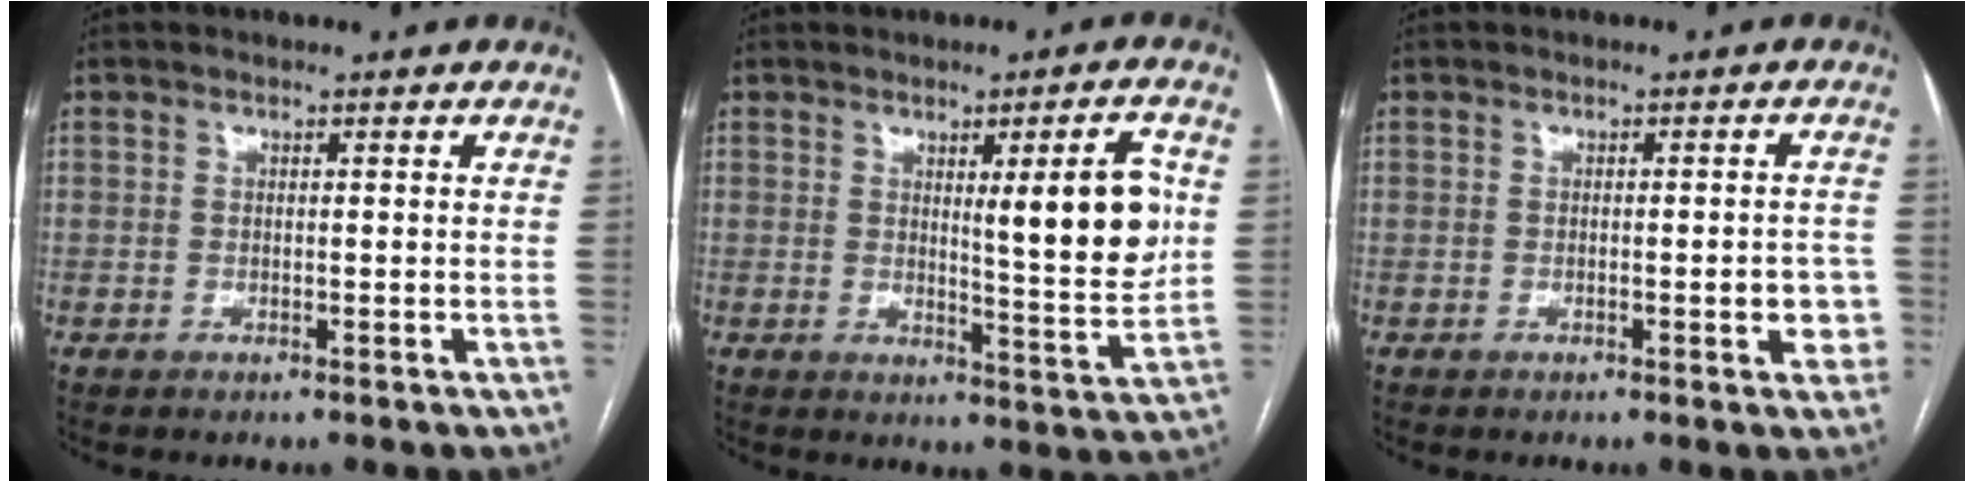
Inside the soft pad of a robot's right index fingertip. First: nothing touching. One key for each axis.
{"total": 10.1, "fx": 2.1, "fy": 1.0, "fz": 9.8, "tx": -0.128, "ty": -0.012, "tz": 0.028}
{"total": 4.0, "fx": -1.2, "fy": 1.1, "fz": 3.6, "tx": -0.035, "ty": 0.005, "tz": -0.014}